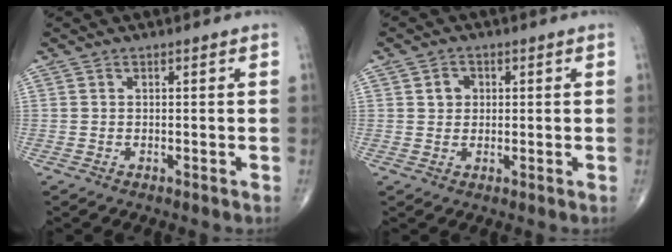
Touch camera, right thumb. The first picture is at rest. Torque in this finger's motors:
{"motor_torque": [0.06, 0.04, 0.08, -0.05, 0.02]}